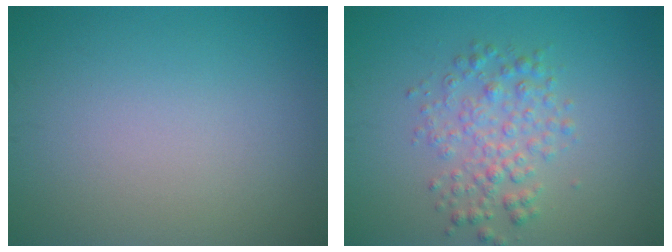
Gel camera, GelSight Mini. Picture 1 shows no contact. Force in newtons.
{"total": 3.1, "press": 3.1, "slide": 0.0}